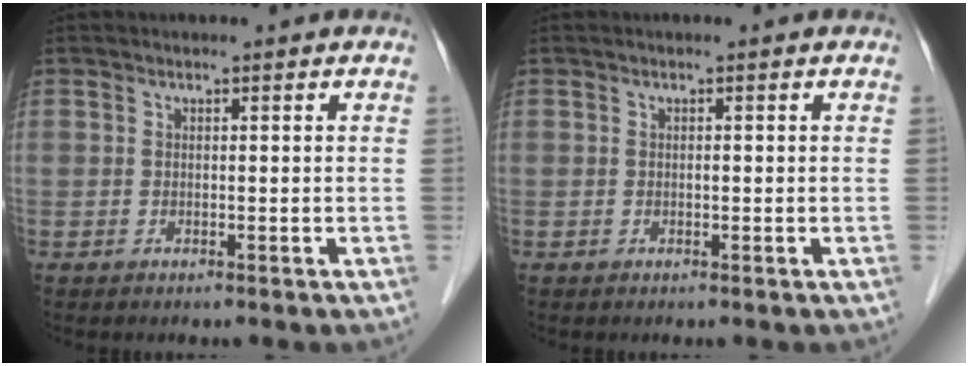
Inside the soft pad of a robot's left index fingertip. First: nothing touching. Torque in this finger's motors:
{"motor_torque": [0.05, 0.04, -0.01, 0.00]}